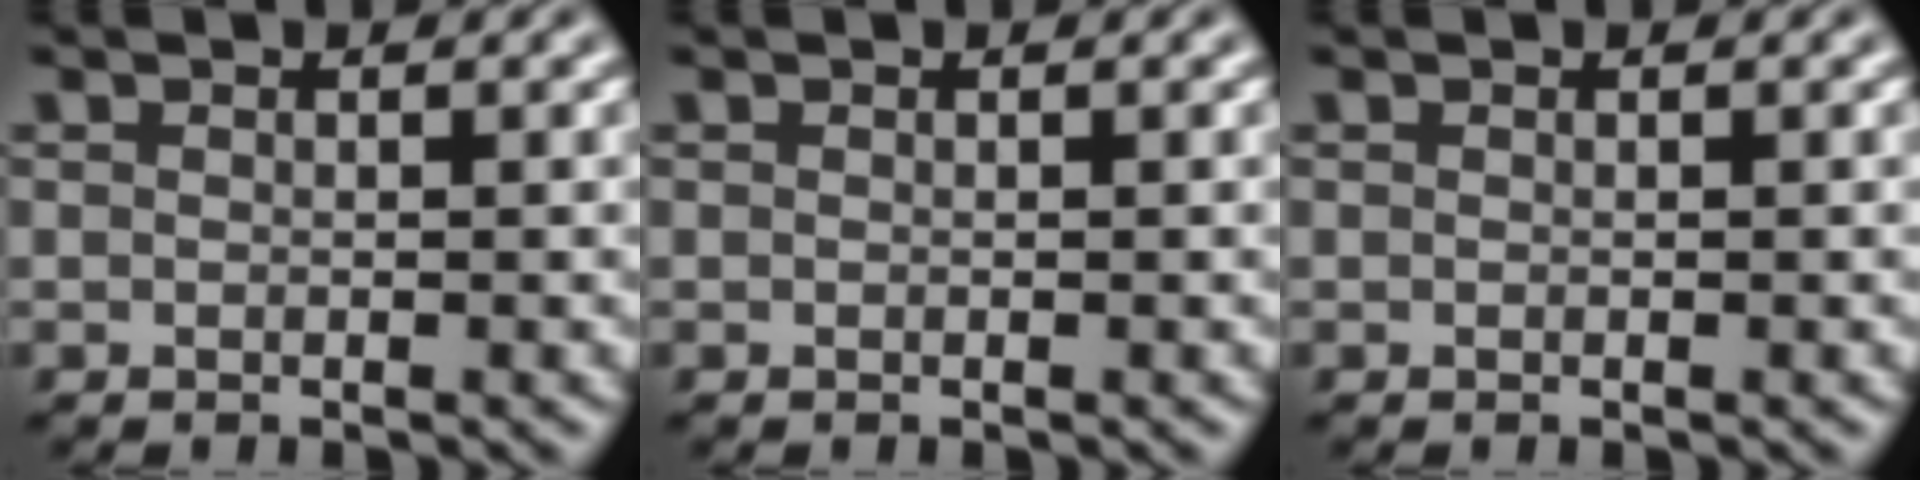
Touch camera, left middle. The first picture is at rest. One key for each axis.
{"total": 0.0}
{"total": 0.0}